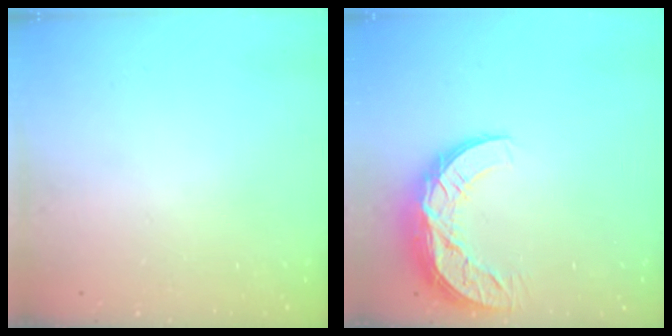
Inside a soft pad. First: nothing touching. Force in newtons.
{"total": 11.3, "press": 11.2, "slide": 0.9}